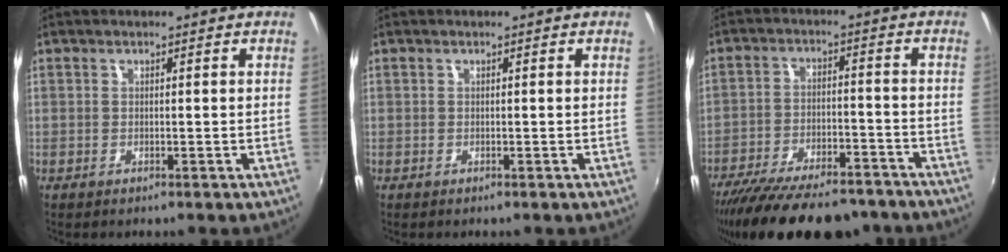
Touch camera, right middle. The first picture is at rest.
{"total": 0.0}
{"total": 21.3, "force": [-17.6, 6.3, 10.1], "torque": [-0.197, -0.029, -0.253]}